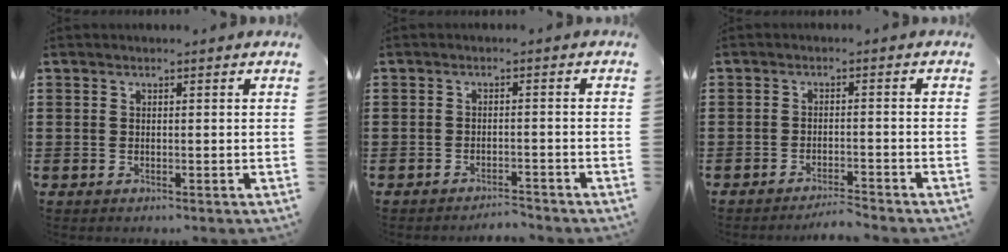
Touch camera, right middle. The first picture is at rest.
{"total": 2.2, "force": [-2.2, 0.0, 0.2], "torque": [-0.008, 0.002, -0.046]}
{"total": 2.7, "force": [-2.6, -0.1, 0.5], "torque": [-0.011, 0.001, -0.053]}